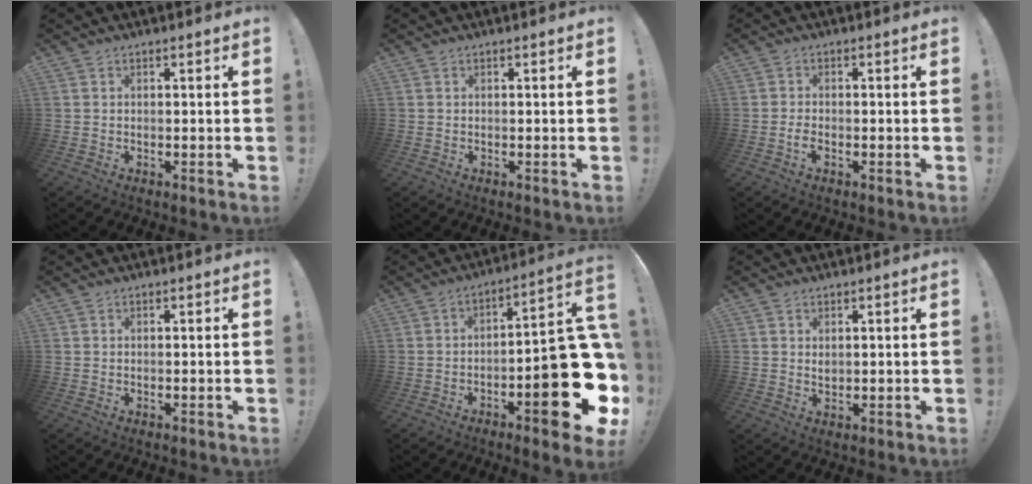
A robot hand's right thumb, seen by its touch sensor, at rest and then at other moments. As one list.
[{"total": 0.0}, {"total": 2.2, "force": [-1.3, 1.0, 1.4], "torque": [-0.029, 0.009, -0.020]}, {"total": 0.0}, {"total": 20.8, "force": [-7.0, 6.6, 18.4], "torque": [-0.224, 0.041, -0.101]}, {"total": 1.5, "force": [0.9, 1.1, 0.5], "torque": [-0.002, -0.003, 0.015]}]